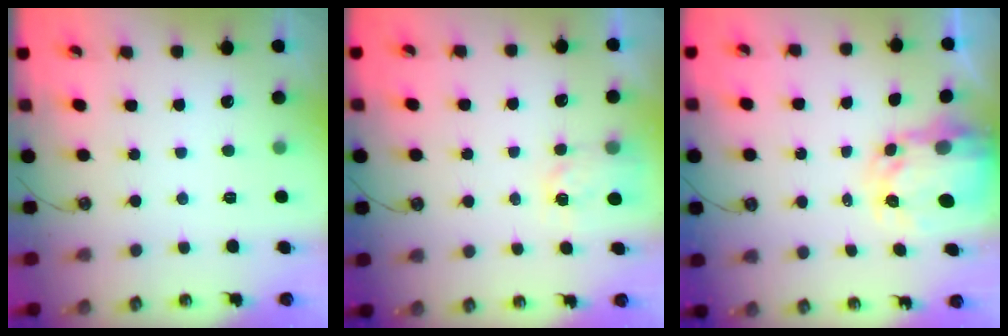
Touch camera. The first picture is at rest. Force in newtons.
{"total": 3.0, "press": 2.9, "slide": 0.3}
{"total": 5.2, "press": 5.2, "slide": 0.4}